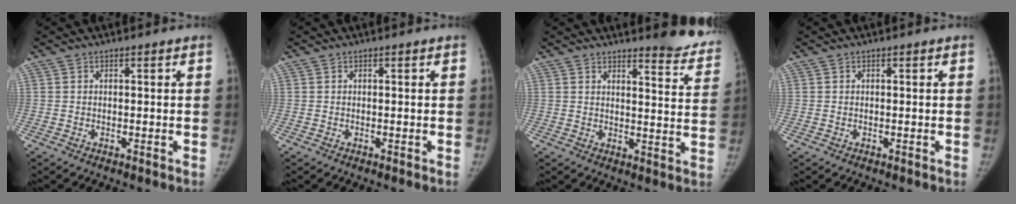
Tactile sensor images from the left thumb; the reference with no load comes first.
{"total": 0.0}
{"total": 12.3, "force": [11.3, 2.1, 4.4], "torque": [-0.022, -0.101, 0.113]}
{"total": 0.0}